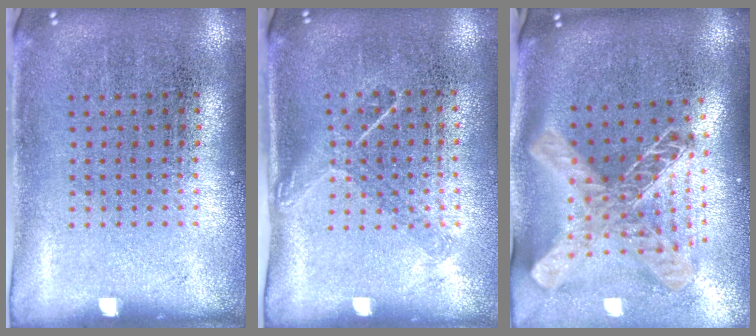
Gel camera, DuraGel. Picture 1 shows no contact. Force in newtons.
{"total": 1.2, "press": 0.9, "slide": 0.9}
{"total": 2.4, "press": 1.8, "slide": 1.6}